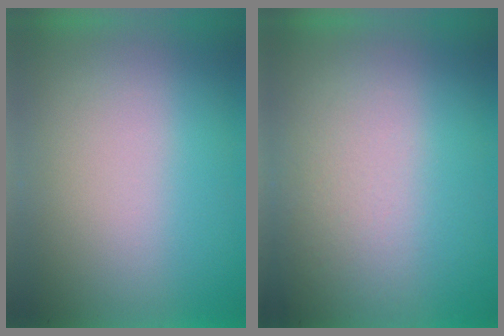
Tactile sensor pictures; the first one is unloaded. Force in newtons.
{"total": 2.5}